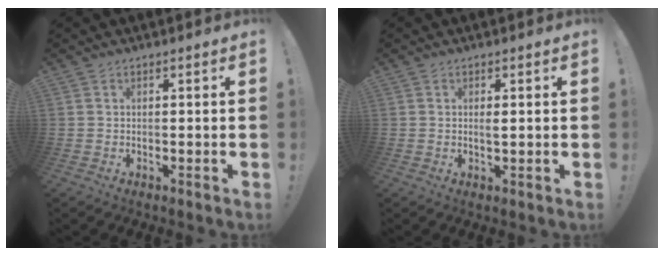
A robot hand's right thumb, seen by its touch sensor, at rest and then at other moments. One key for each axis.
{"total": 1.2, "fx": 0.1, "fy": 0.4, "fz": 1.2, "tx": -0.020, "ty": -0.002, "tz": 0.001}